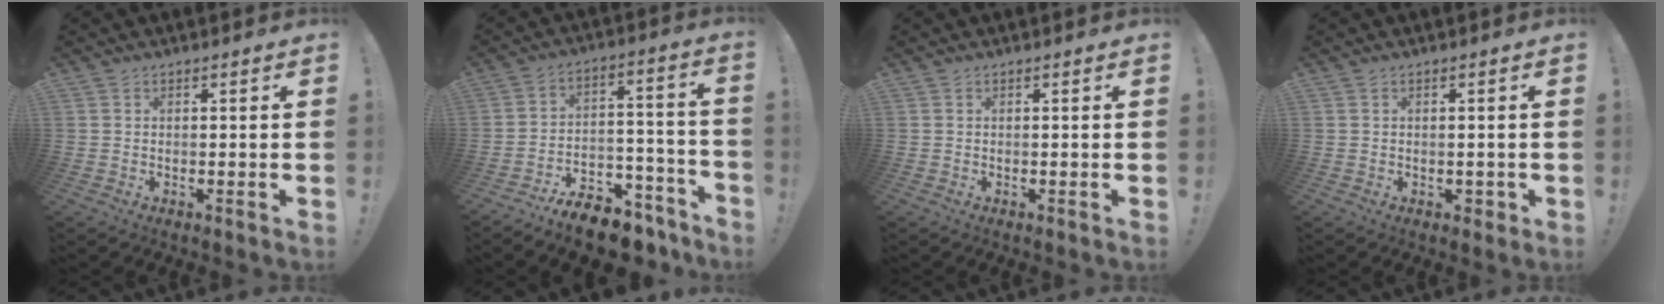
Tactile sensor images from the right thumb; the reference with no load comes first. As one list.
[{"total": 13.4, "force": [-10.9, 5.6, 5.3], "torque": [-0.045, 0.085, -0.185]}, {"total": 0.0}, {"total": 1.6, "force": [-0.2, 1.2, 1.0], "torque": [-0.008, 0.002, -0.003]}]